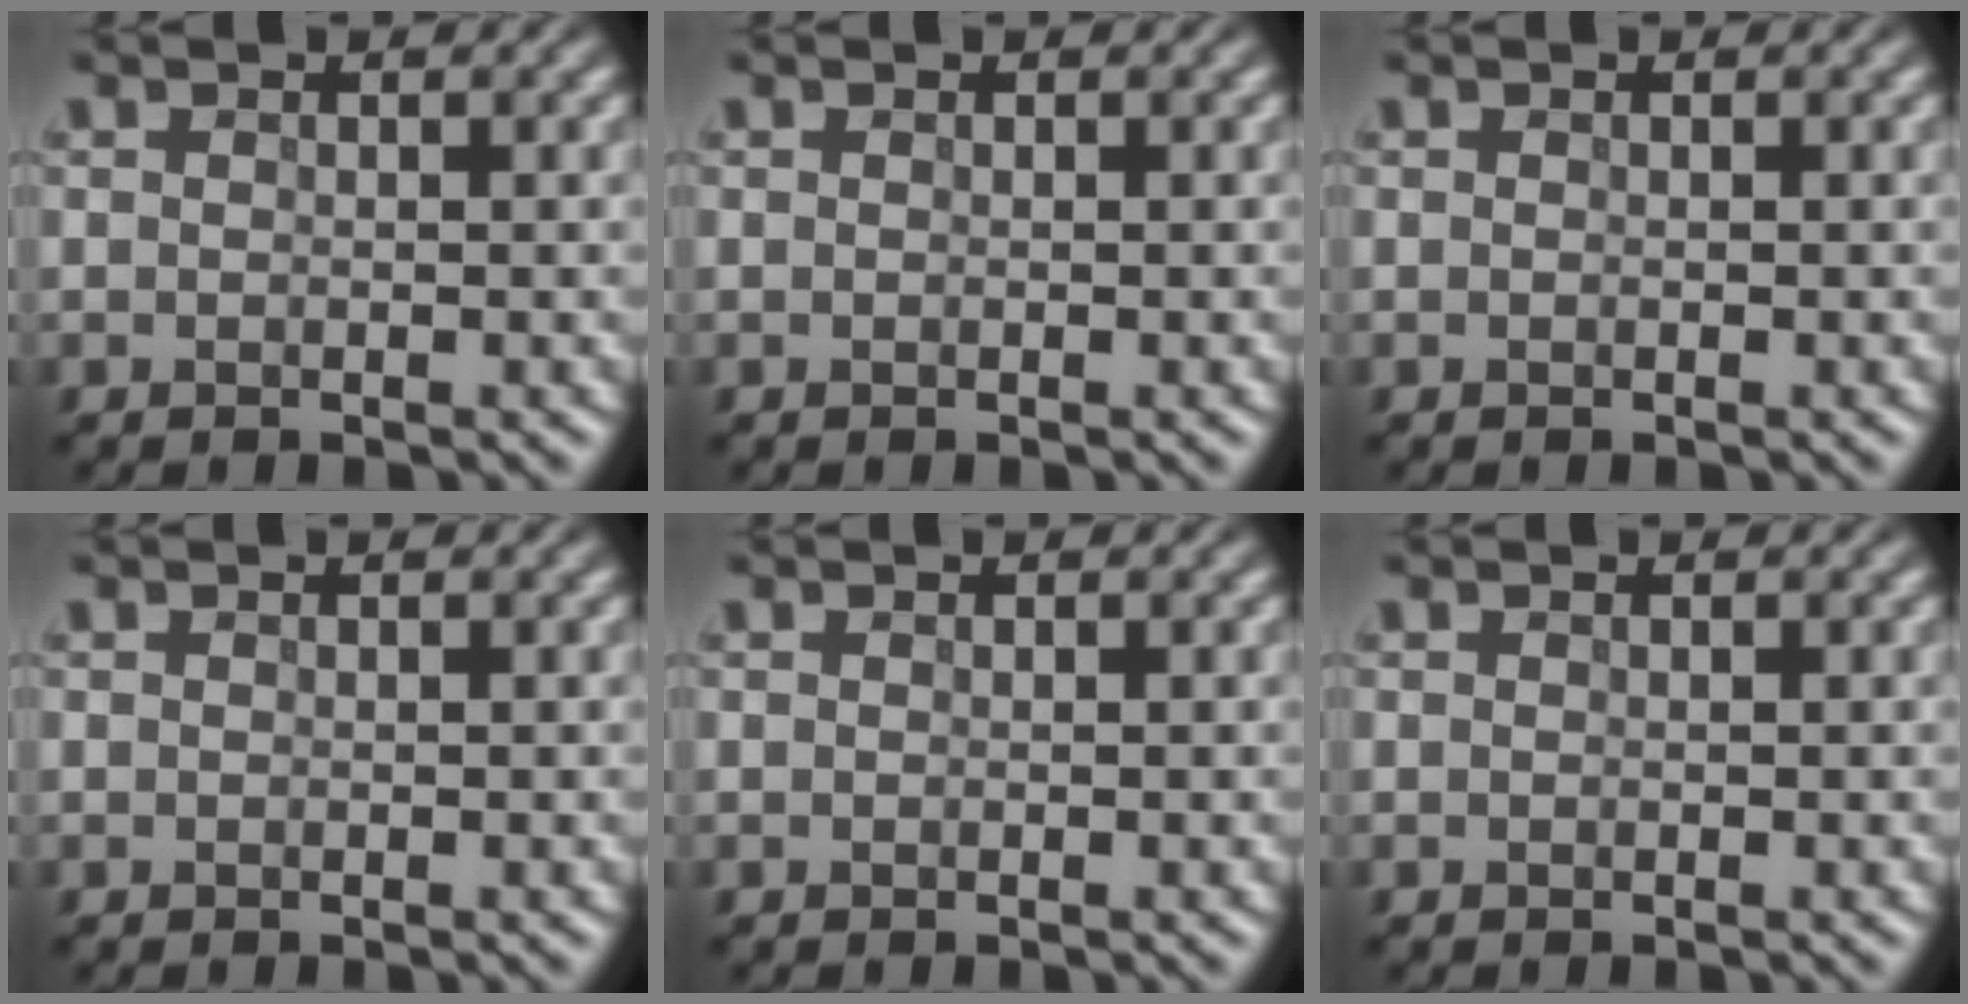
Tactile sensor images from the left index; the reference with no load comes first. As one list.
[{"total": 0.0}, {"total": 0.0}, {"total": 0.0}, {"total": 0.0}, {"total": 0.0}]